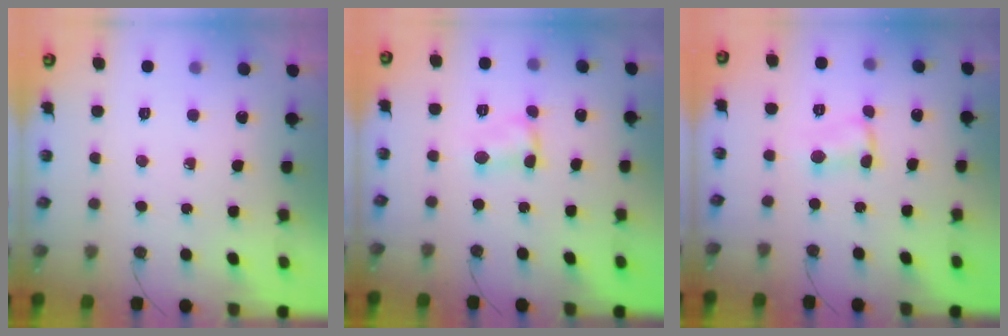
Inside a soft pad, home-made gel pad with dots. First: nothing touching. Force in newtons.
{"total": 2.7, "press": 2.7, "slide": 0.4}
{"total": 1.4, "press": 1.3, "slide": 0.4}